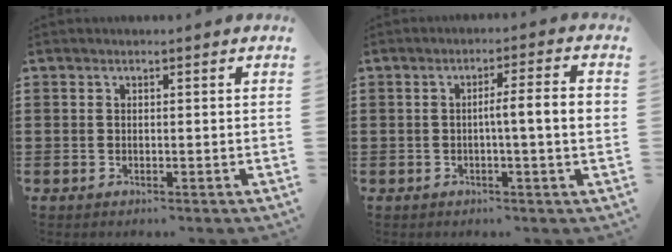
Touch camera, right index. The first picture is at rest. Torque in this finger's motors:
{"motor_torque": [1.10, -0.42, 0.19, 0.13]}